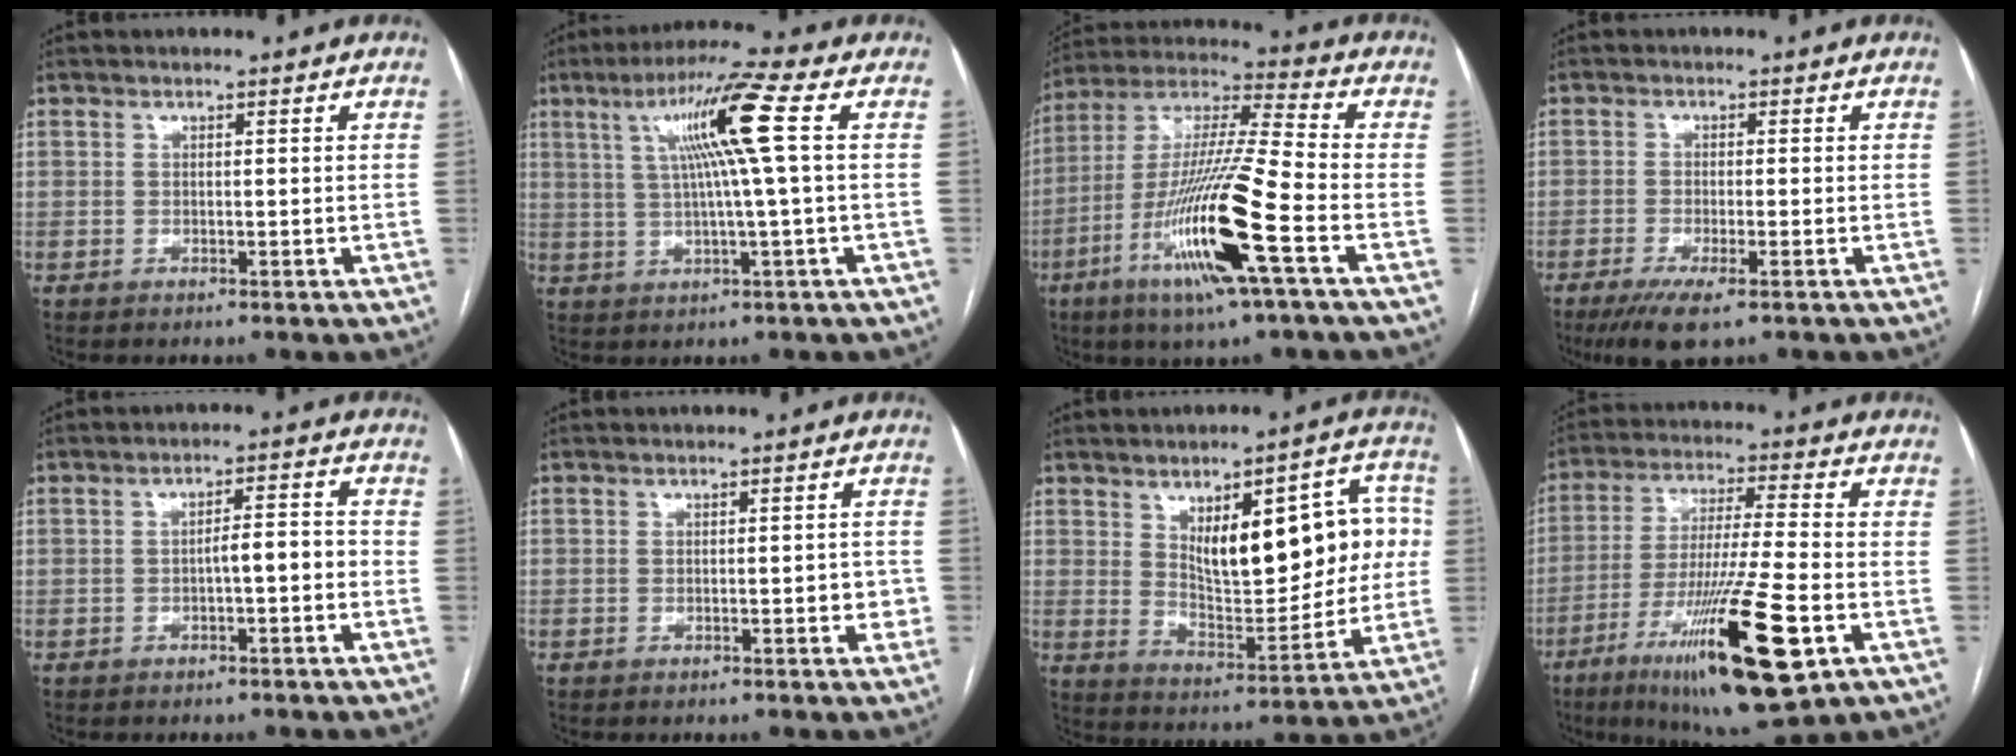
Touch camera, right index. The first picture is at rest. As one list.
[{"total": 10.2, "force": [2.4, -1.5, 9.8], "torque": [-0.171, 0.017, 0.046]}, {"total": 18.8, "force": [-7.2, 0.1, 17.4], "torque": [-0.359, -0.022, -0.139]}, {"total": 6.3, "force": [-3.9, 0.8, 4.9], "torque": [-0.086, -0.016, -0.064]}, {"total": 3.9, "force": [-1.2, 0.9, 3.6], "torque": [-0.053, 0.019, -0.016]}, {"total": 2.4, "force": [-0.8, 0.9, 2.1], "torque": [-0.020, 0.006, -0.009]}, {"total": 16.8, "force": [3.5, 6.7, 15.0], "torque": [-0.199, 0.031, 0.066]}, {"total": 20.1, "force": [-8.6, 1.7, 18.0], "torque": [-0.319, -0.042, -0.142]}]